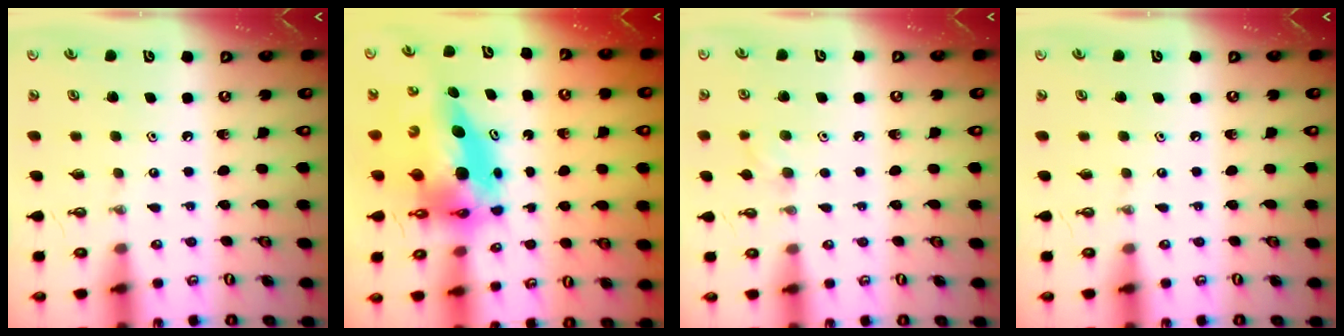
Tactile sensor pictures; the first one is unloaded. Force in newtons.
{"total": 12.0, "press": 12.0, "slide": 1.0}
{"total": 5.3, "press": 5.1, "slide": 1.4}
{"total": 0.0}